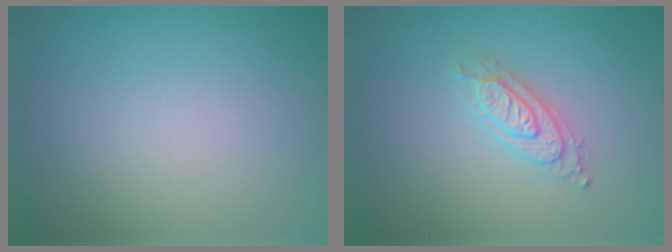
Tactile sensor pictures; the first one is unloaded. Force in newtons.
{"total": 2.4, "press": 2.2, "slide": 0.9}